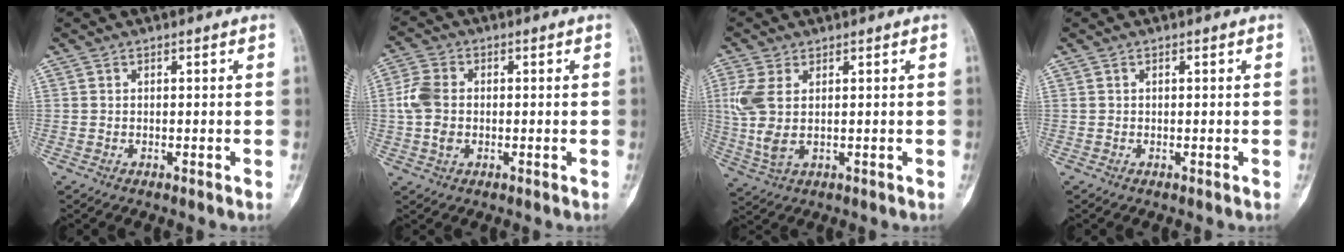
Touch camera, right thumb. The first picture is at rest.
{"total": 6.3, "force": [-0.3, 4.5, 4.4], "torque": [-0.096, 0.010, -0.011]}
{"total": 7.2, "force": [1.1, 3.7, 6.1], "torque": [-0.161, -0.003, 0.031]}
{"total": 0.0}